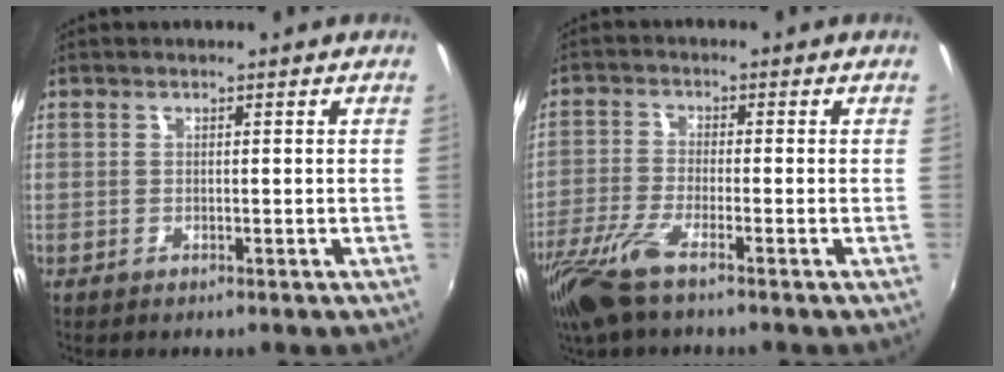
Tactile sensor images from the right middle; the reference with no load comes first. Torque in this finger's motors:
{"motor_torque": [1.08, -1.02, 0.21, 0.13]}